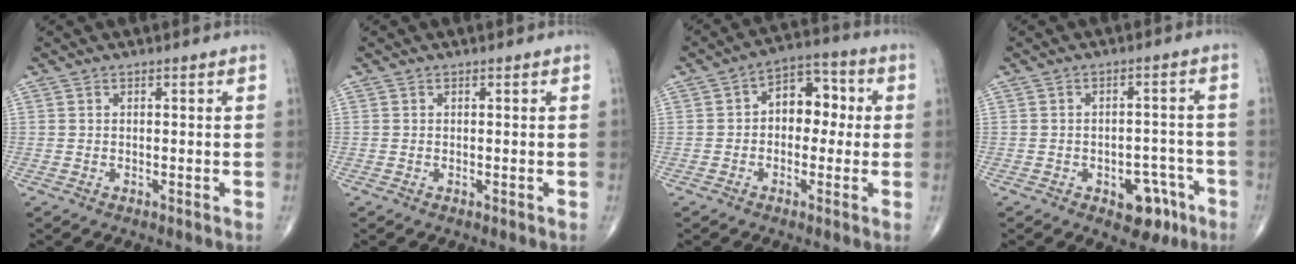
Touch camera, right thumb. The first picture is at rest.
{"total": 0.0}
{"total": 8.8, "force": [0.4, 6.0, 6.4], "torque": [-0.056, 0.032, -0.006]}
{"total": 7.3, "force": [-3.7, 4.4, 4.5], "torque": [-0.027, 0.031, -0.044]}